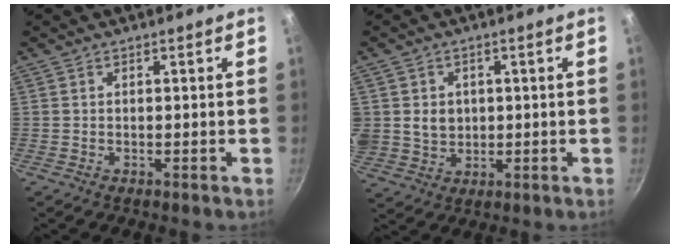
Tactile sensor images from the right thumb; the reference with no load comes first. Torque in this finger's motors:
{"motor_torque": [0.26, 0.29, 0.32, -0.20, 0.45]}